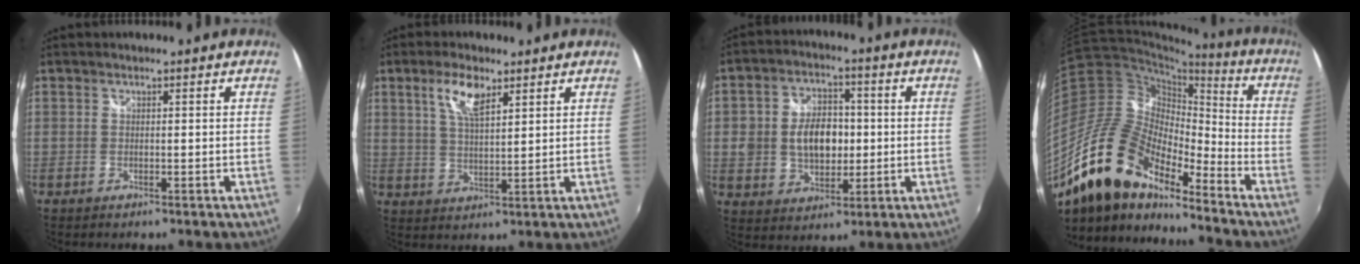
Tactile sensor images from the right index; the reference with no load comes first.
{"total": 6.3, "force": [3.5, 2.2, 4.8], "torque": [-0.090, 0.006, 0.068]}
{"total": 10.9, "force": [-0.2, 7.7, 7.8], "torque": [-0.150, 0.012, 0.005]}
{"total": 20.6, "force": [-15.3, 8.4, 10.9], "torque": [-0.205, -0.010, -0.289]}